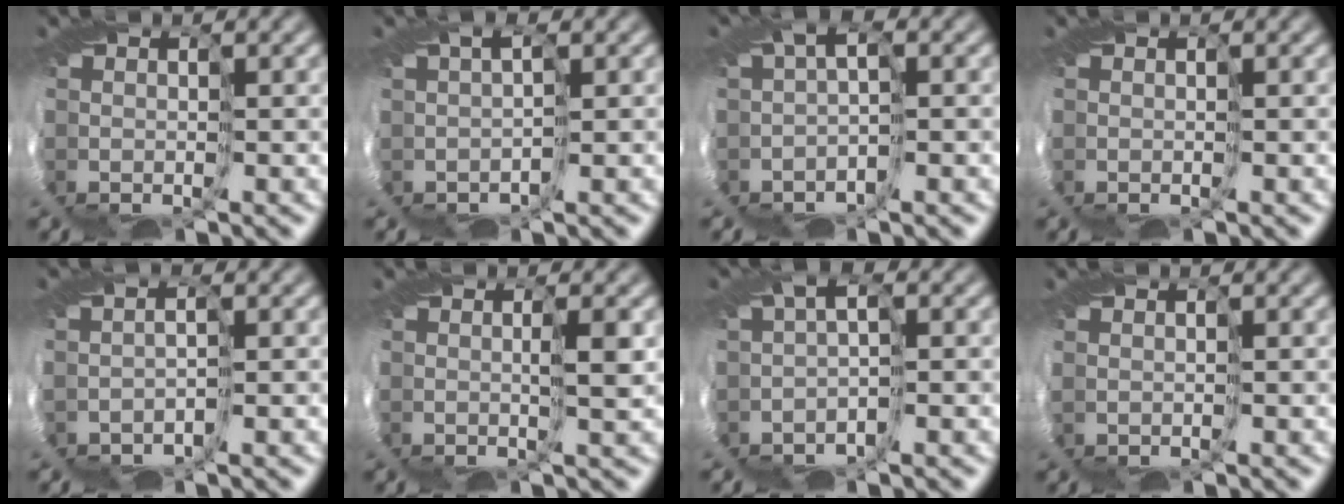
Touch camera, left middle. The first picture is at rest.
{"total": 0.5, "force": [-0.2, -0.4, 0.2], "torque": [0.004, 0.003, -0.002]}
{"total": 1.4, "force": [-1.3, 0.1, 0.5], "torque": [-0.015, -0.005, -0.028]}
{"total": 0.0}
{"total": 1.4, "force": [-1.3, -0.3, 0.0], "torque": [0.001, -0.004, -0.019]}
{"total": 0.9, "force": [0.2, -0.7, 0.7], "torque": [-0.013, 0.005, 0.002]}
{"total": 1.4, "force": [-1.3, 0.1, 0.5], "torque": [-0.015, -0.005, -0.029]}
{"total": 0.0}